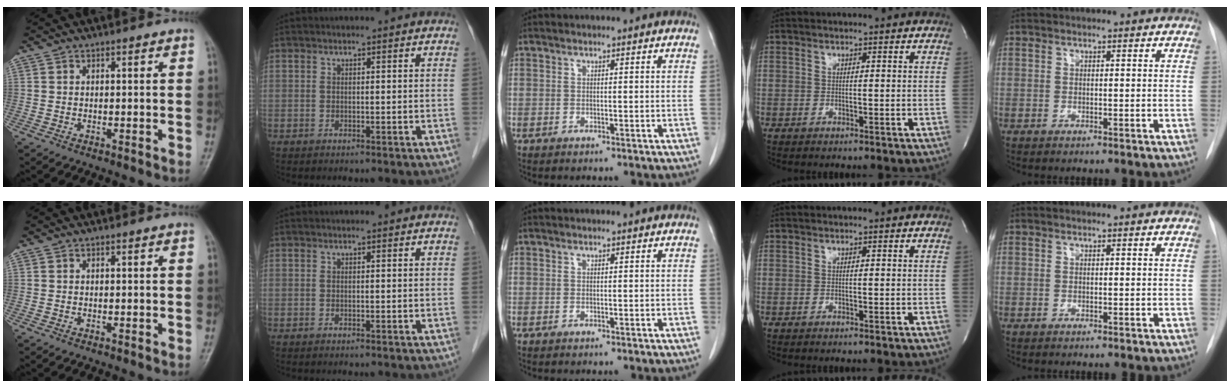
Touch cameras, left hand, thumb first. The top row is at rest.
{}